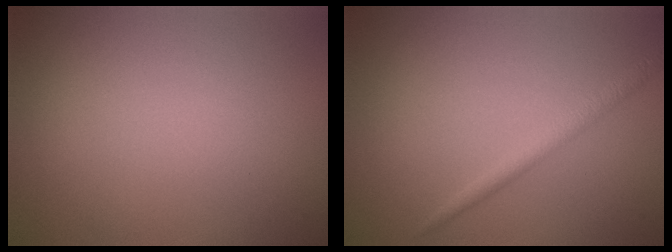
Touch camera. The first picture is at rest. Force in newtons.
{"total": 1.6, "press": 1.6, "slide": 0.1}